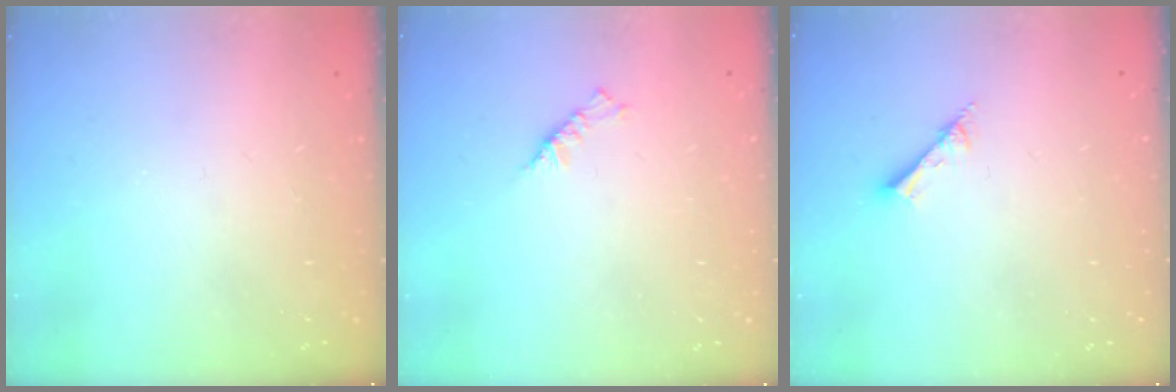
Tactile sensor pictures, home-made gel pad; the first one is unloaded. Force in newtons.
{"total": 3.2, "press": 3.1, "slide": 0.7}
{"total": 2.8, "press": 2.7, "slide": 0.4}